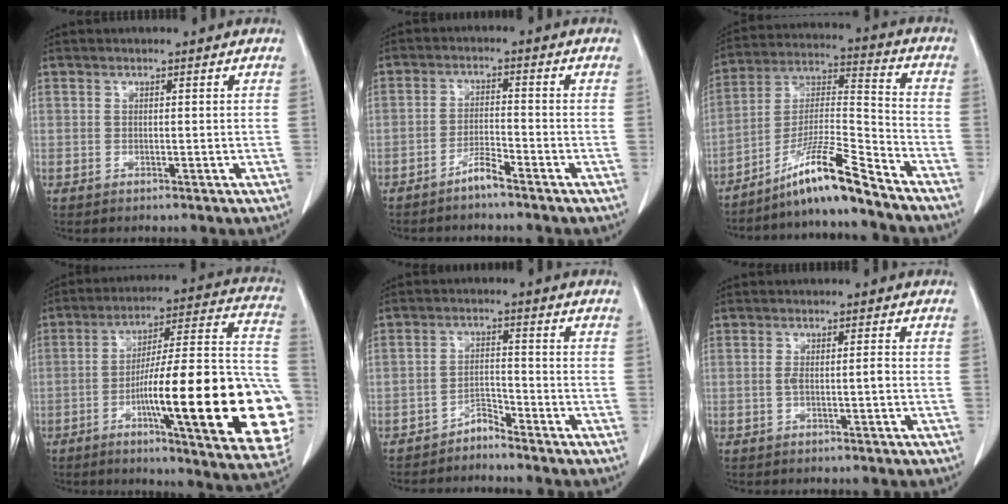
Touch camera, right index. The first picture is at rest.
{"total": 3.2, "force": [-2.9, 0.2, 1.3], "torque": [-0.022, -0.004, -0.056]}
{"total": 12.2, "force": [-9.6, -0.9, 7.4], "torque": [-0.138, 0.001, -0.174]}
{"total": 29.2, "force": [-7.3, 3.6, 28.1], "torque": [-0.308, 0.009, -0.107]}
{"total": 2.6, "force": [-2.6, 0.4, 0.1], "torque": [0.005, -0.005, -0.046]}
{"total": 2.0, "force": [-0.5, 0.2, 1.9], "torque": [-0.034, 0.001, -0.010]}